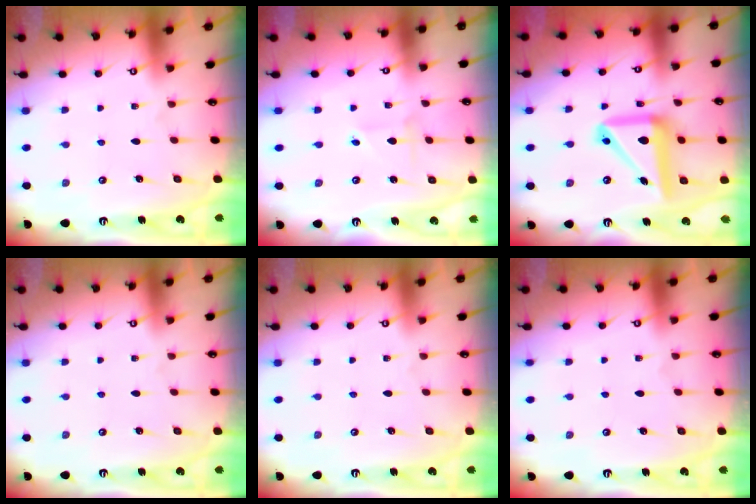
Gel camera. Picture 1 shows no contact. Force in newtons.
{"total": 1.8, "press": 1.7, "slide": 0.2}
{"total": 14.8, "press": 14.6, "slide": 2.3}
{"total": 0.0}
{"total": 0.0}
{"total": 0.0}